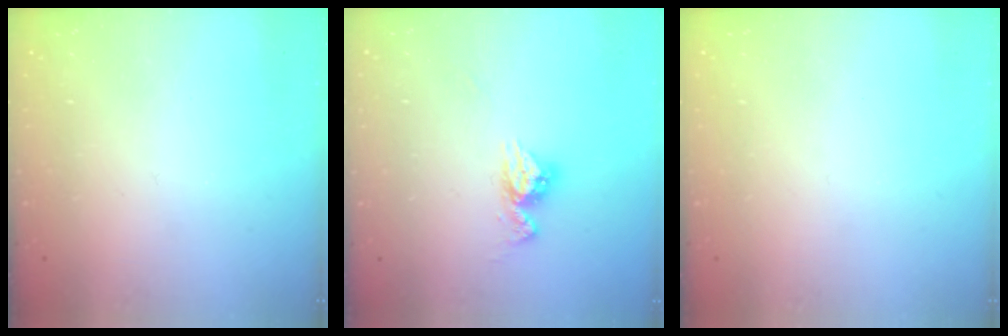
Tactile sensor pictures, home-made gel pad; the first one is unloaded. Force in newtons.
{"total": 8.7, "press": 8.6, "slide": 0.7}
{"total": 0.0}